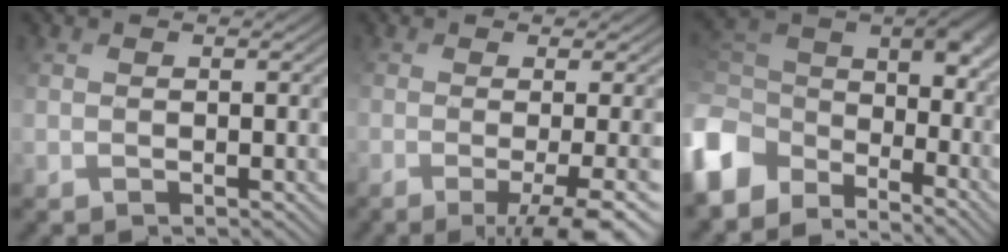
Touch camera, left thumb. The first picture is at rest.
{"total": 7.8, "force": [-2.2, 1.8, 7.2], "torque": [-0.097, -0.008, -0.030]}
{"total": 12.3, "force": [-5.2, 8.2, 7.5], "torque": [-0.196, -0.012, -0.098]}